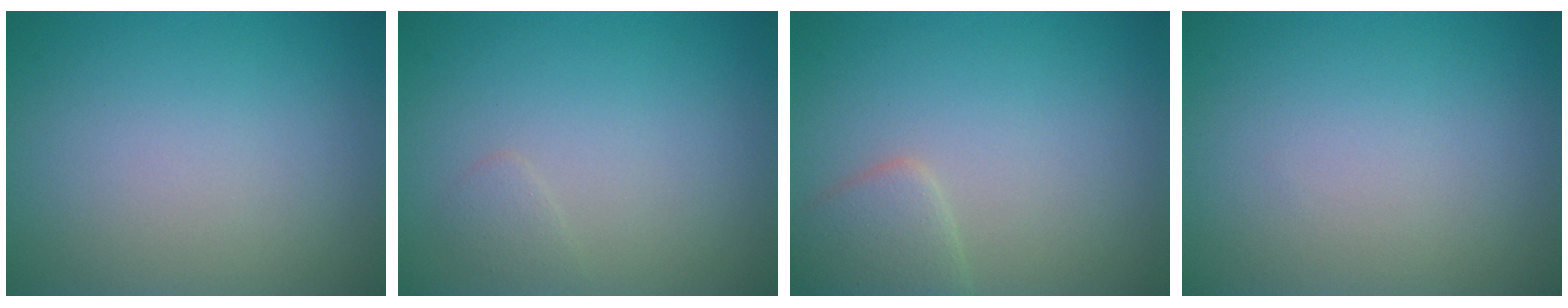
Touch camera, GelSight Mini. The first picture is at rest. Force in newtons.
{"total": 0.8, "press": 0.8, "slide": 0.0}
{"total": 2.3, "press": 2.3, "slide": 0.1}
{"total": 0.0}